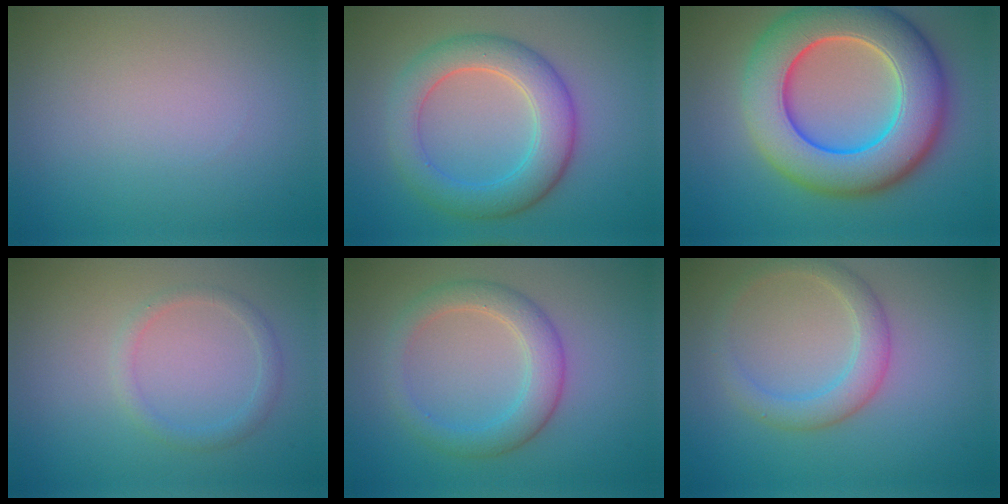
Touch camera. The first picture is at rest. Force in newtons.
{"total": 5.8, "press": 5.8, "slide": 0.4}
{"total": 11.7, "press": 11.7, "slide": 0.9}
{"total": 1.4, "press": 1.4, "slide": 0.1}
{"total": 3.8, "press": 3.7, "slide": 0.2}
{"total": 3.0, "press": 3.0, "slide": 0.1}